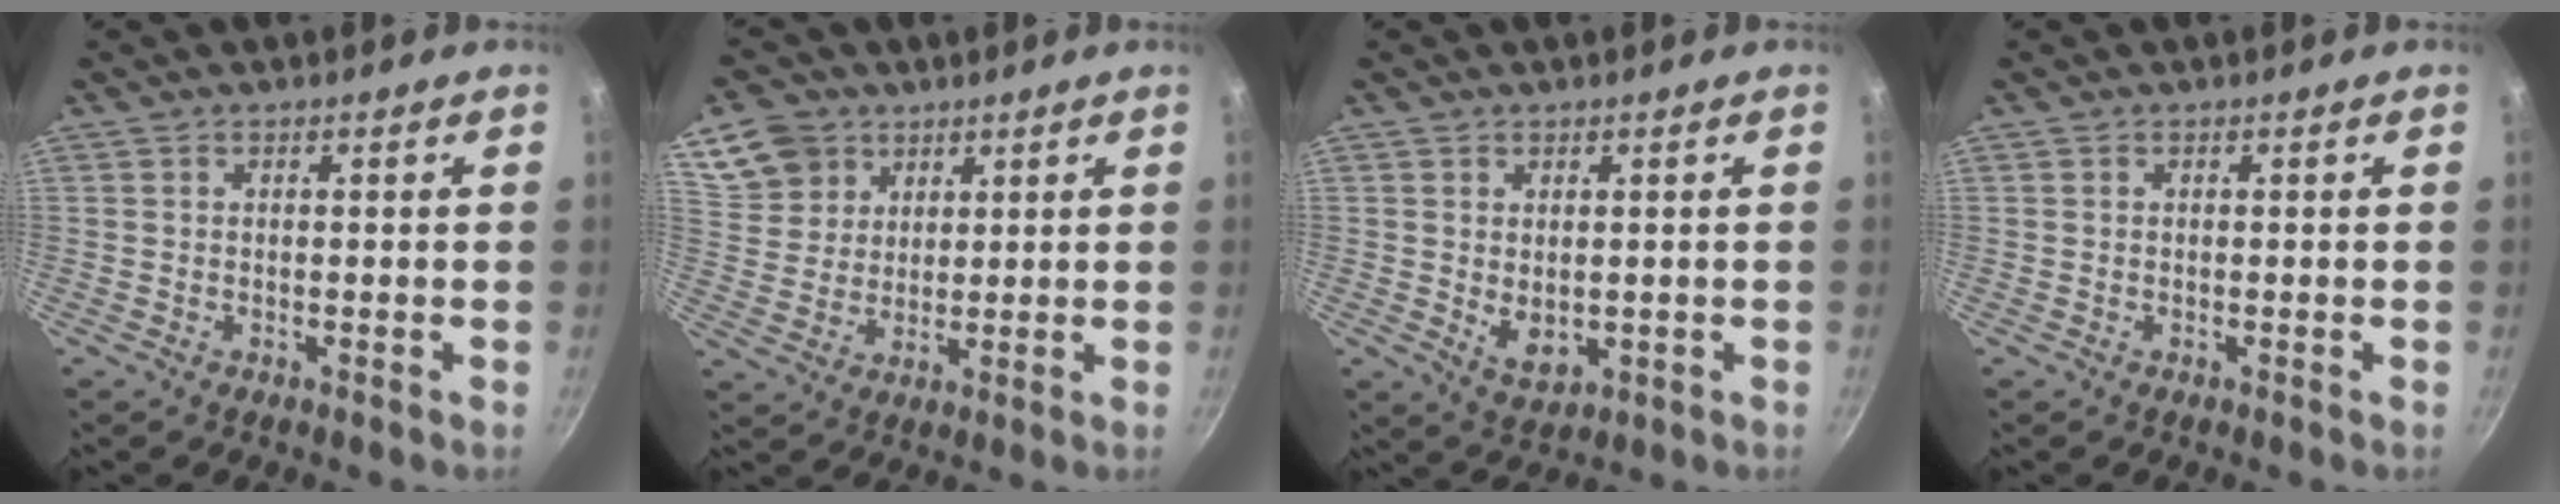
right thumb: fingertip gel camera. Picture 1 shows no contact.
{"total": 9.0, "force": [5.0, 7.1, 2.4], "torque": [-0.023, -0.004, 0.099]}
{"total": 4.7, "force": [0.2, 3.1, 3.5], "torque": [-0.051, -0.016, 0.013]}
{"total": 0.0}